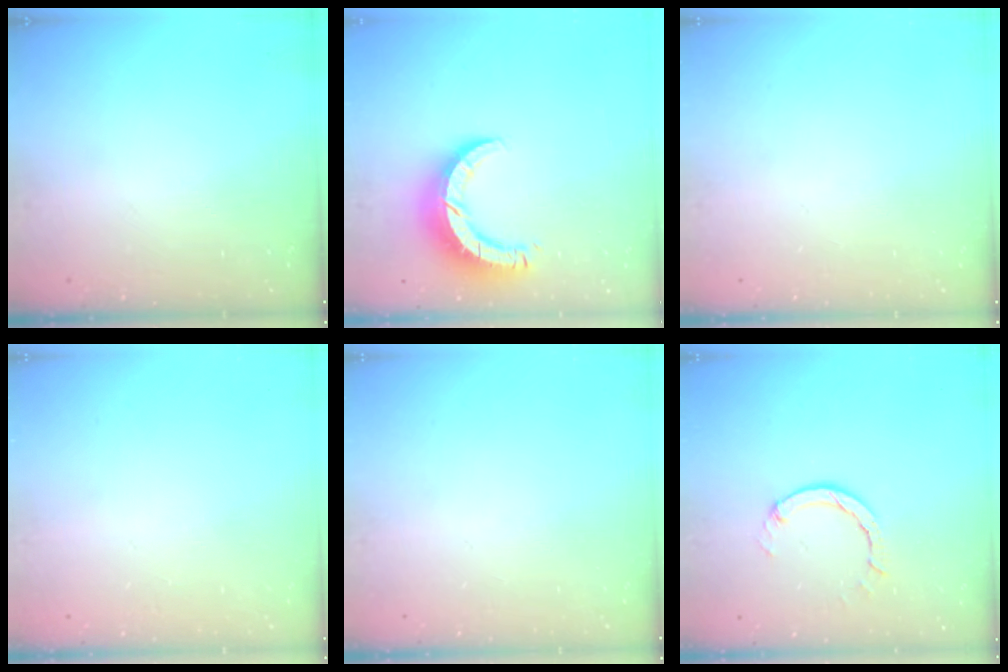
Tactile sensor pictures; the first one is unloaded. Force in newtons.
{"total": 9.9, "press": 9.8, "slide": 1.0}
{"total": 0.0}
{"total": 2.5, "press": 2.5, "slide": 0.2}
{"total": 0.0}
{"total": 2.7, "press": 2.7, "slide": 0.3}